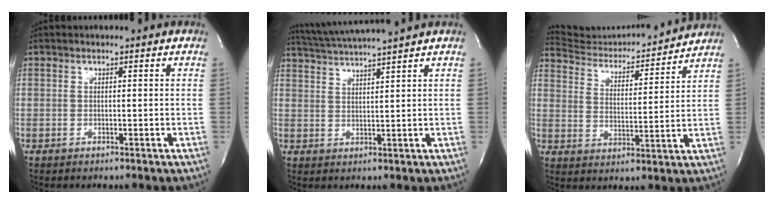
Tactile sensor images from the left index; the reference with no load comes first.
{"total": 8.6, "force": [7.8, -1.9, 3.1], "torque": [-0.061, 0.009, 0.129]}
{"total": 13.8, "force": [13.6, 1.4, 1.6], "torque": [-0.026, -0.007, 0.204]}